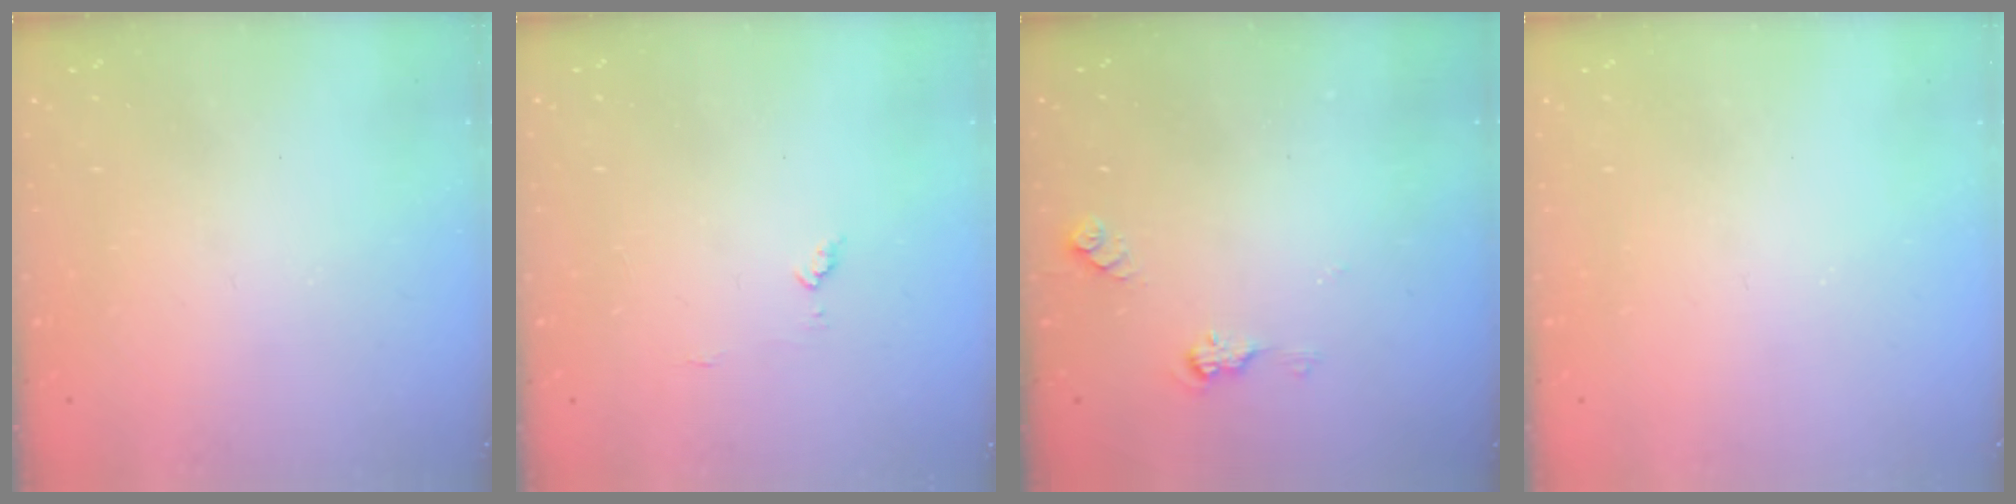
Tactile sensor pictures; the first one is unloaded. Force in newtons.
{"total": 4.1, "press": 4.0, "slide": 0.8}
{"total": 4.7, "press": 4.7, "slide": 0.5}
{"total": 0.0}